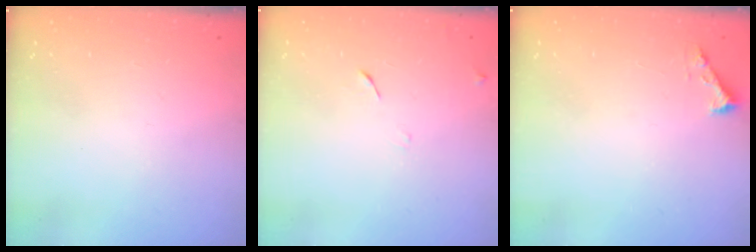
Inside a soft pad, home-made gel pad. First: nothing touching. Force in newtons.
{"total": 6.2, "press": 6.2, "slide": 0.6}
{"total": 2.3, "press": 2.3, "slide": 0.3}